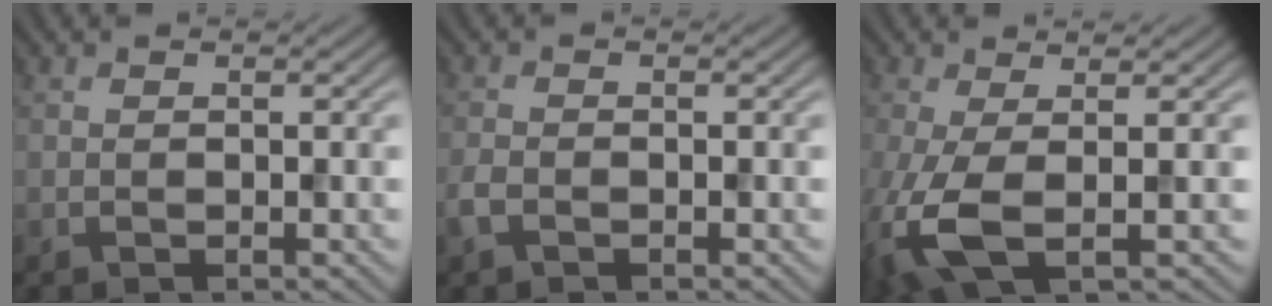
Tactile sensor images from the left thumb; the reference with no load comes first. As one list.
[{"total": 1.7, "force": [-1.0, 0.8, 1.0], "torque": [-0.026, -0.002, -0.025]}, {"total": 7.5, "force": [-1.3, 2.7, 6.9], "torque": [-0.170, -0.013, -0.027]}]